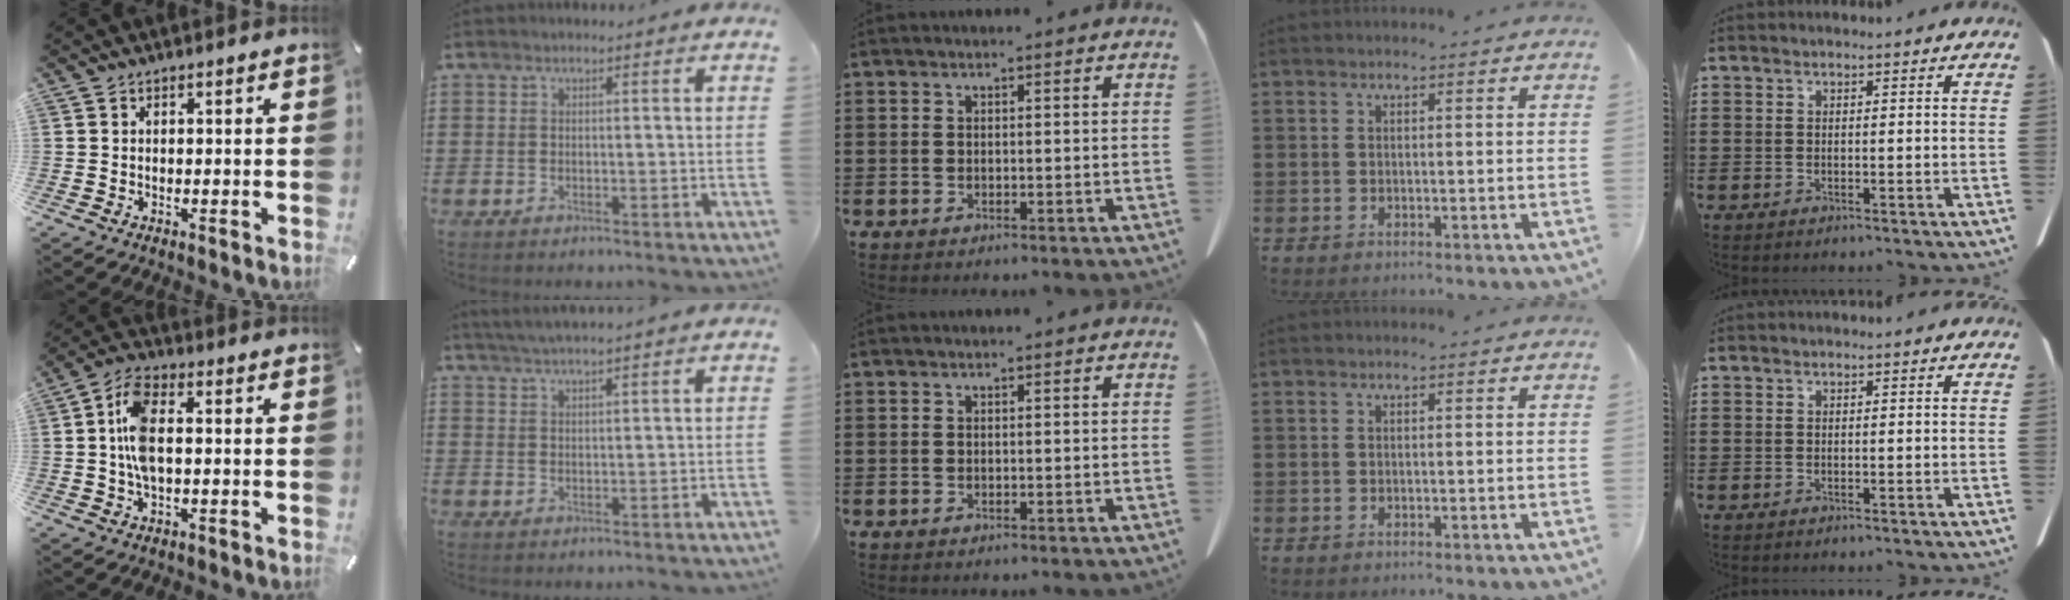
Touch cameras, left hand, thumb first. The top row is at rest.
{"thumb": {"total": 9.1, "force": [0.1, 4.6, 7.8], "torque": [-0.172, 0.004, -0.002]}, "index": {"total": 2.8, "force": [2.6, -0.5, 0.8], "torque": [-0.022, -0.003, 0.049]}}